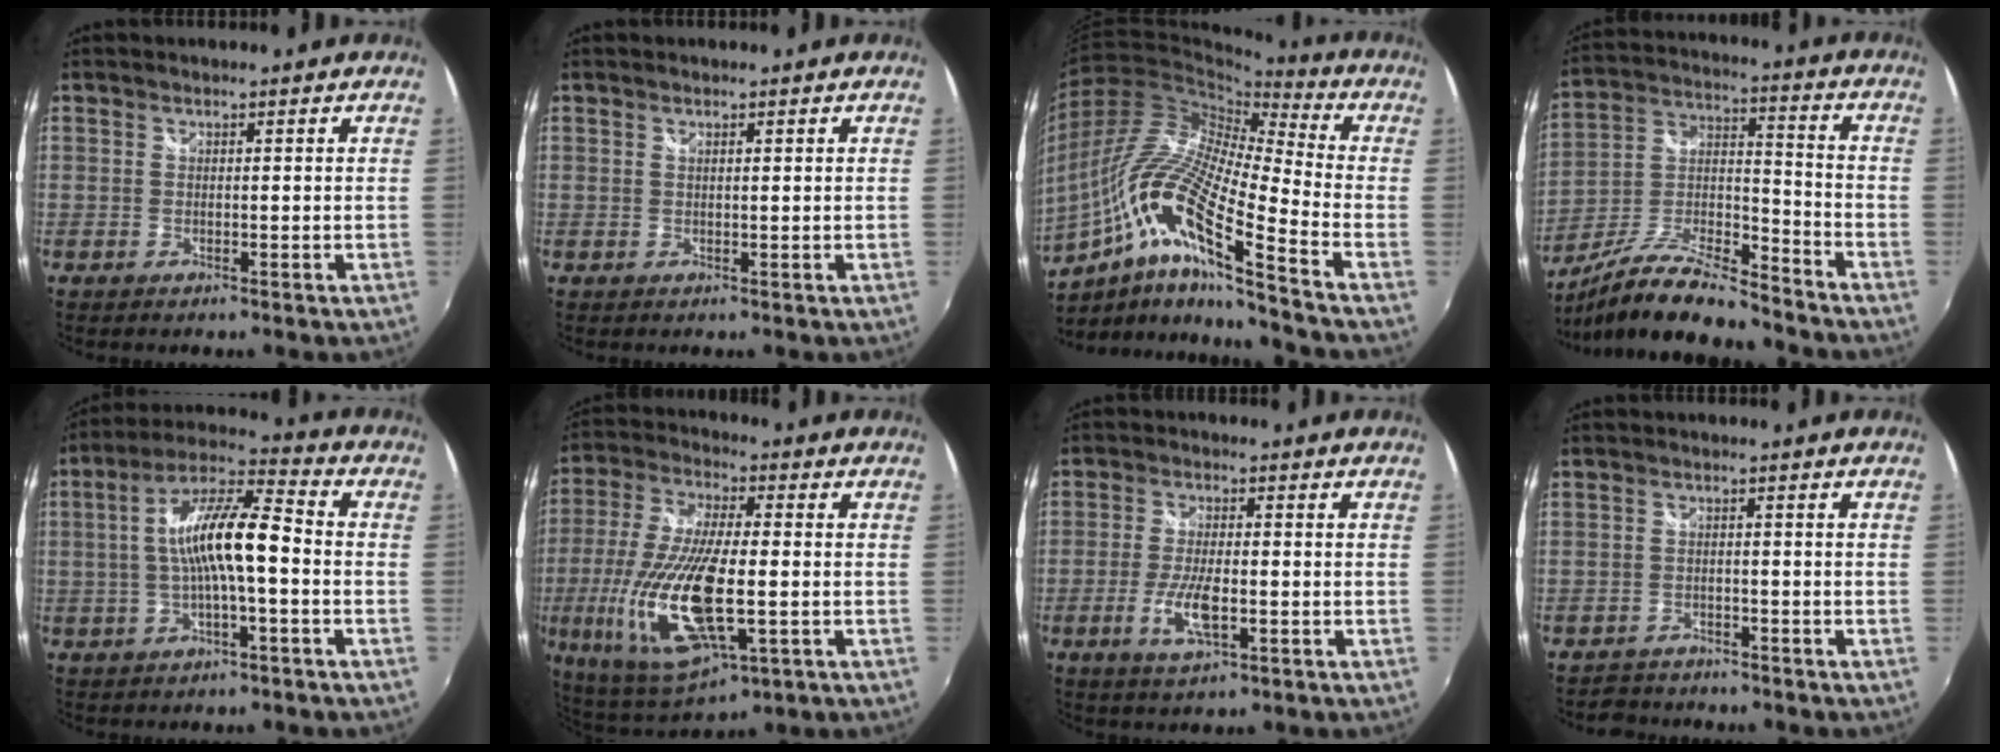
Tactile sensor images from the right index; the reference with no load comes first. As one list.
[{"total": 0.8, "force": [0.5, 0.2, 0.5], "torque": [-0.008, 0.001, 0.009]}, {"total": 20.6, "force": [-9.2, 2.5, 18.2], "torque": [-0.321, -0.037, -0.195]}, {"total": 17.3, "force": [-14.0, 3.6, 9.6], "torque": [-0.200, -0.014, -0.252]}, {"total": 12.8, "force": [-1.0, 2.8, 12.5], "torque": [-0.230, 0.020, -0.020]}, {"total": 23.7, "force": [-4.9, 8.4, 21.6], "torque": [-0.459, -0.043, -0.083]}, {"total": 6.9, "force": [-2.1, 2.1, 6.2], "torque": [-0.130, -0.010, -0.041]}, {"total": 3.3, "force": [-3.0, 1.3, -0.2], "torque": [-0.009, 0.002, -0.054]}]